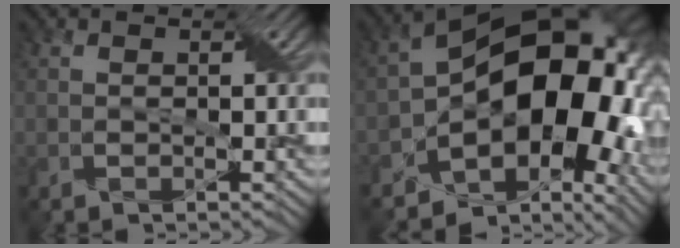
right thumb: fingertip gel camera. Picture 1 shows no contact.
{"total": 16.3, "force": [-2.3, 10.4, 12.3], "torque": [-0.175, -0.017, -0.023]}